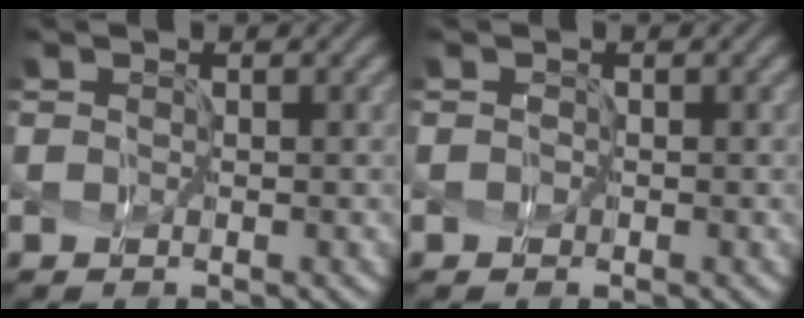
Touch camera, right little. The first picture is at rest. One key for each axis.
{"total": 0.0}